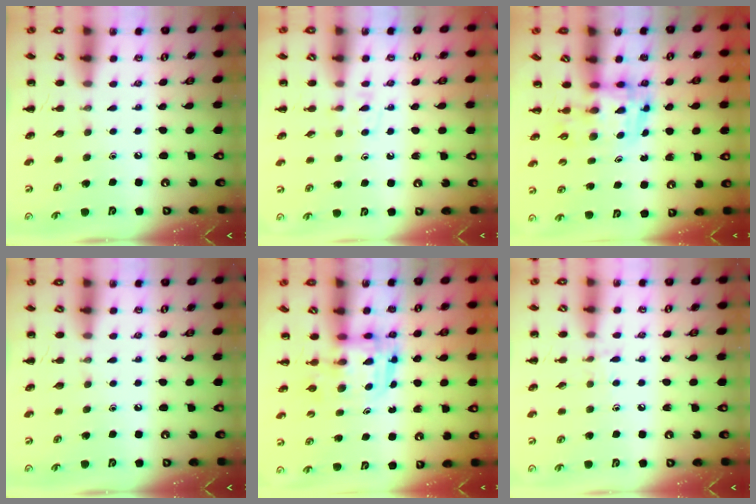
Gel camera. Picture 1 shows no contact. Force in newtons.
{"total": 4.8, "press": 4.6, "slide": 1.4}
{"total": 3.6, "press": 3.5, "slide": 0.6}
{"total": 0.0}
{"total": 3.0, "press": 3.0, "slide": 0.3}
{"total": 6.4, "press": 6.1, "slide": 2.0}